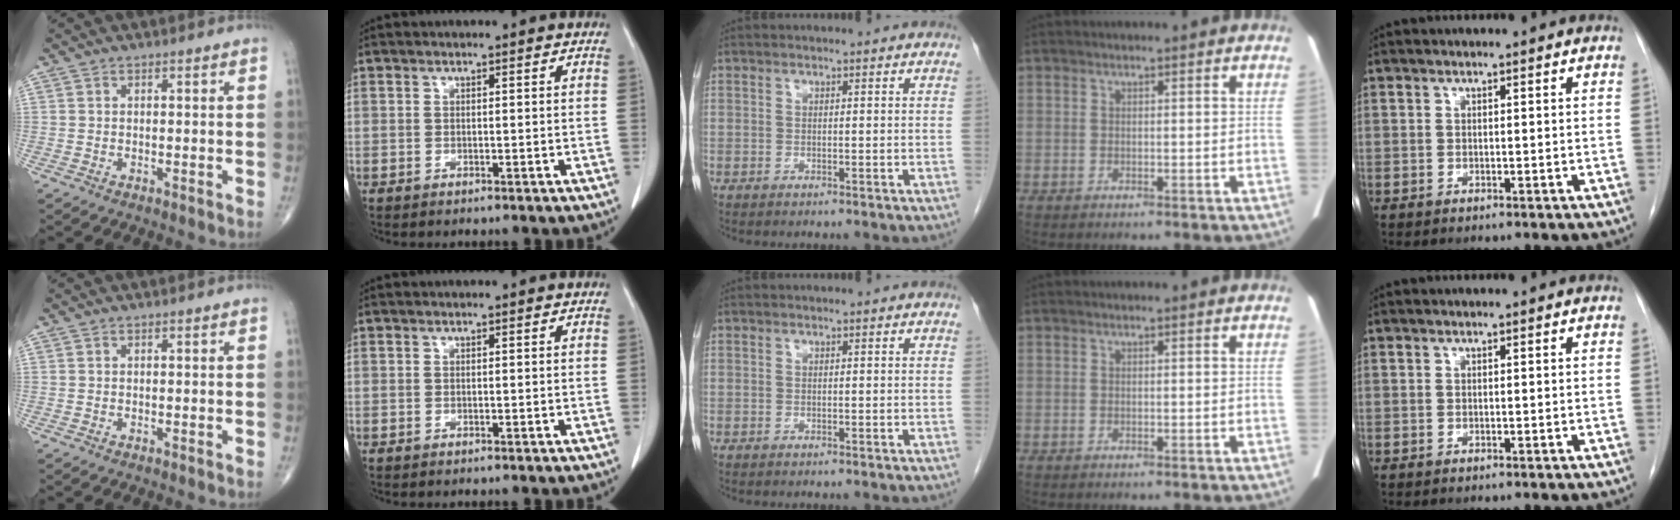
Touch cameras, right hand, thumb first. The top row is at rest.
{}